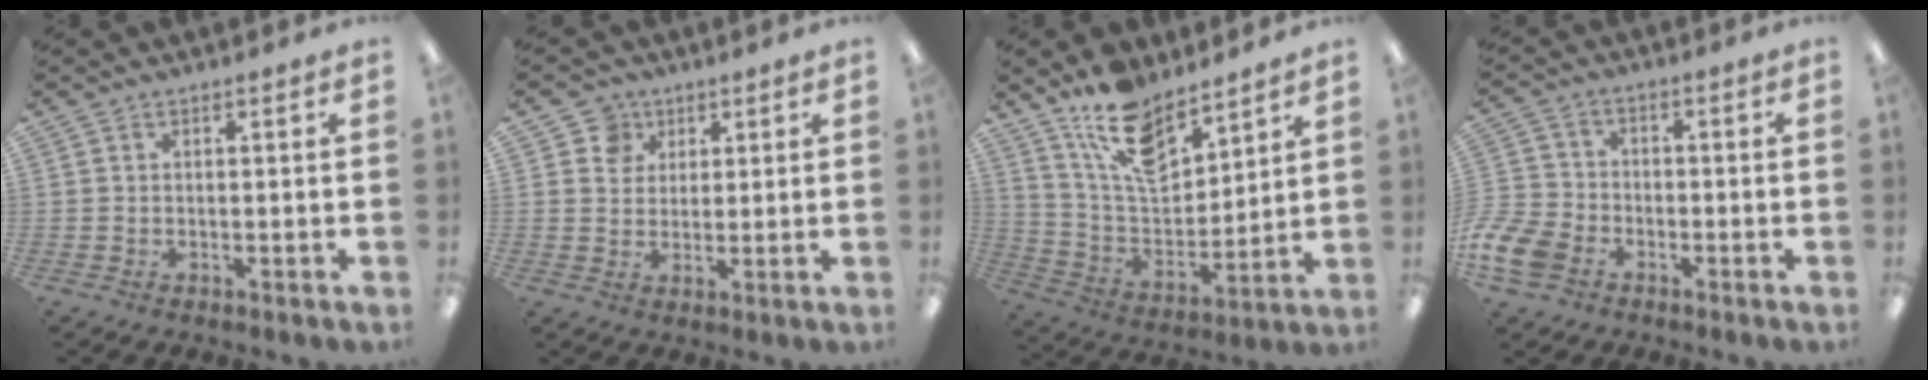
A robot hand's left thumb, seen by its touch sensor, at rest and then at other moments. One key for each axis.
{"total": 5.5, "fx": 2.7, "fy": 4.7, "fz": 0.5, "tx": -0.017, "ty": -0.001, "tz": 0.049}
{"total": 14.9, "fx": 10.6, "fy": 6.9, "fz": 7.7, "tx": -0.142, "ty": -0.060, "tz": 0.196}
{"total": 9.2, "fx": -4.6, "fy": 6.5, "fz": 4.6, "tx": -0.109, "ty": 0.028, "tz": -0.086}